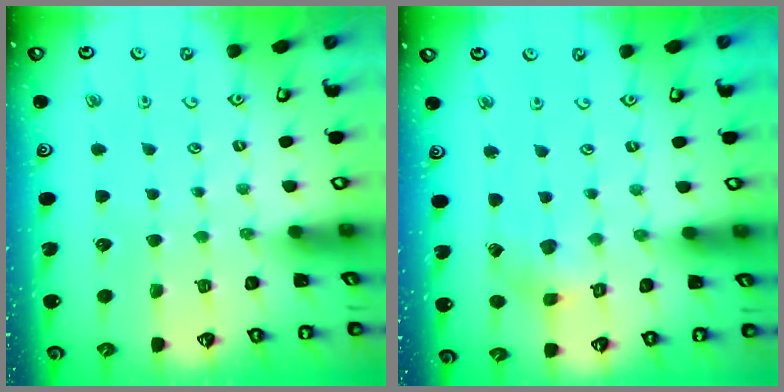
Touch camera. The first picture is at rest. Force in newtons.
{"total": 2.6, "press": 2.6, "slide": 0.3}